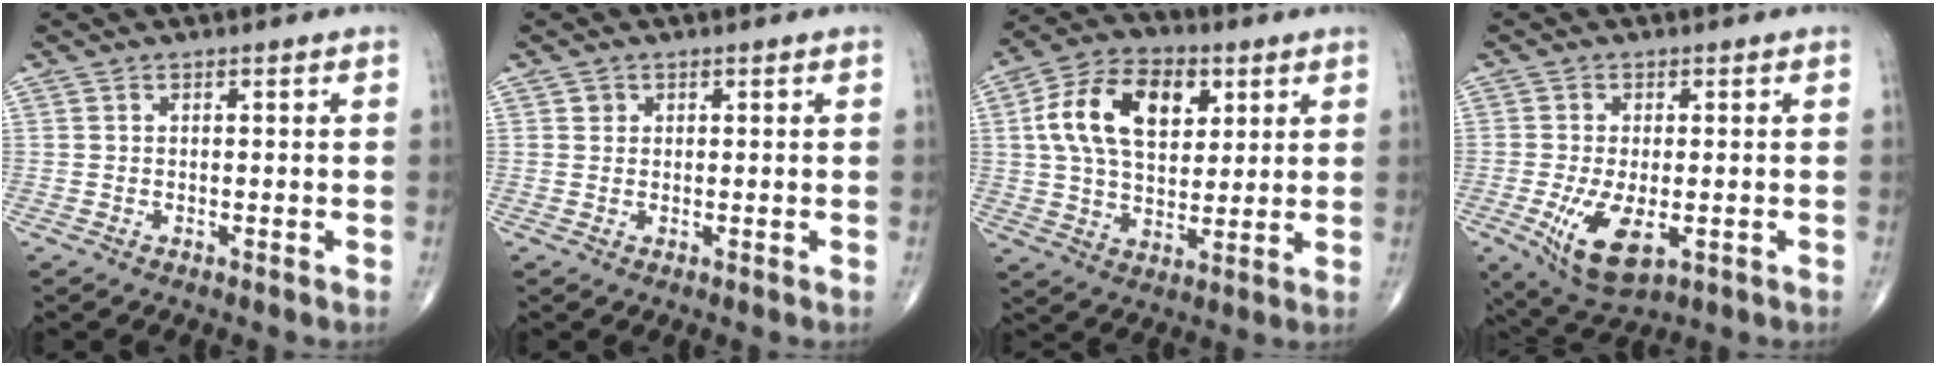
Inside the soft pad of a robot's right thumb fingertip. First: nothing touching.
{"total": 0.9, "force": [0.4, 0.9, 0.1], "torque": [0.007, -0.001, 0.004]}
{"total": 16.0, "force": [4.6, 9.9, 11.7], "torque": [-0.186, 0.002, 0.080]}
{"total": 9.6, "force": [-2.7, 4.5, 8.0], "torque": [-0.148, -0.018, -0.035]}